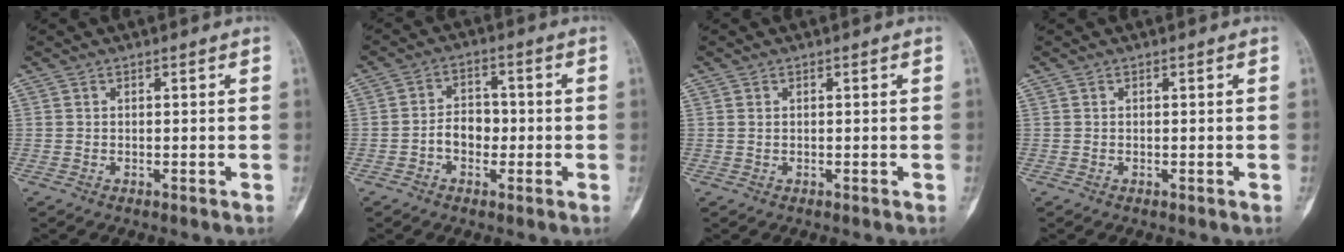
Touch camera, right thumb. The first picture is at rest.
{"total": 5.3, "force": [-1.3, 3.9, 3.3], "torque": [-0.035, 0.021, -0.030]}
{"total": 0.6, "force": [0.2, 0.4, 0.3], "torque": [-0.008, 0.003, 0.004]}
{"total": 0.0}